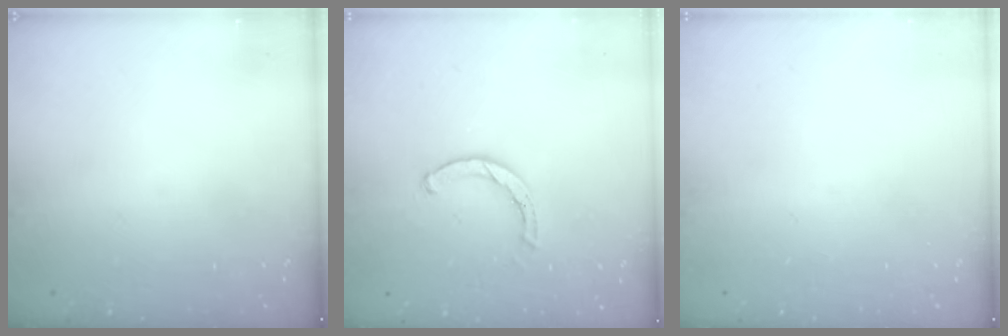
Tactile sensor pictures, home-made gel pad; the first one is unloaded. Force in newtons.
{"total": 1.6, "press": 1.6, "slide": 0.2}
{"total": 0.0}